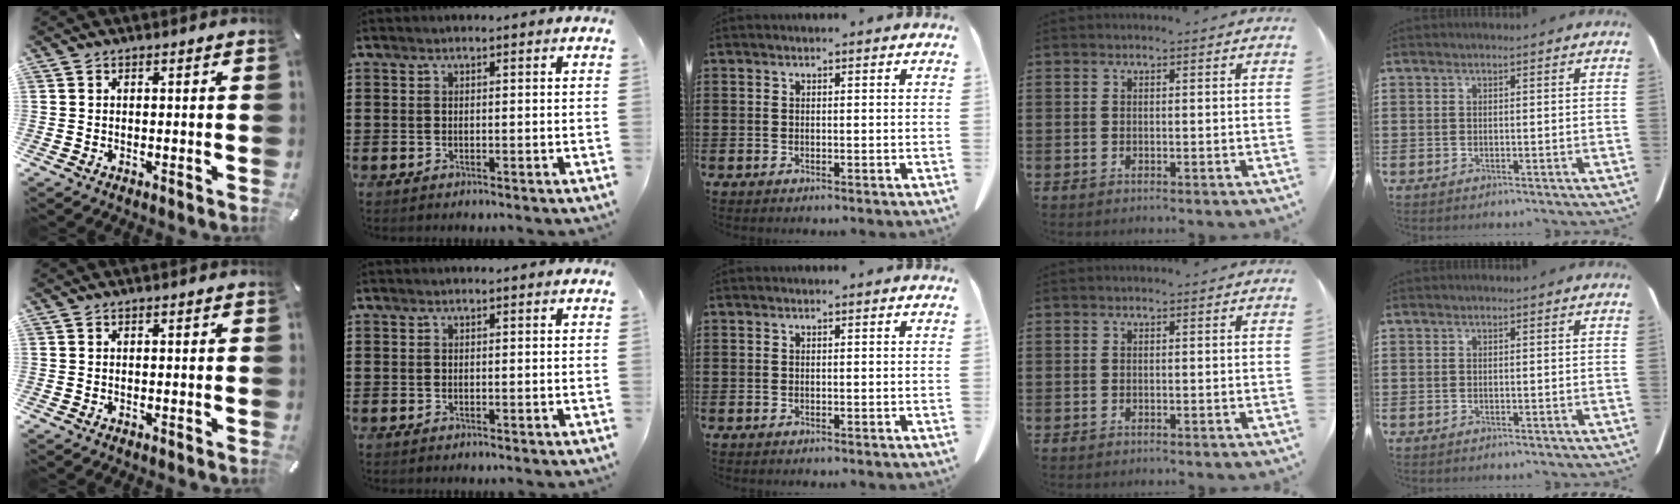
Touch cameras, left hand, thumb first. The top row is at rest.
{}